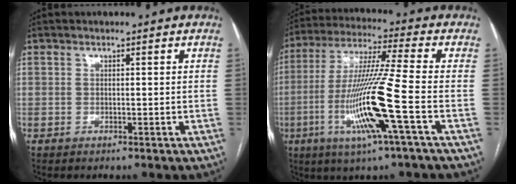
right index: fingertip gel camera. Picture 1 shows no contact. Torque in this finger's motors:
{"motor_torque": [1.29, -0.77, 0.42, 0.18]}